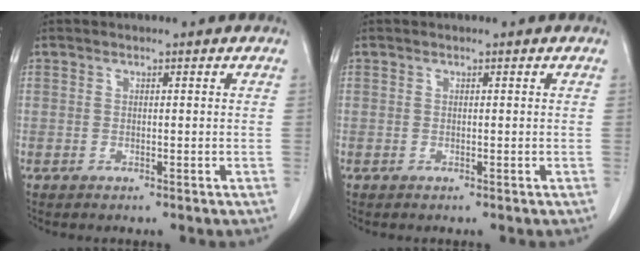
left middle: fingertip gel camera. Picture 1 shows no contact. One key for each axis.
{"total": 0.0}